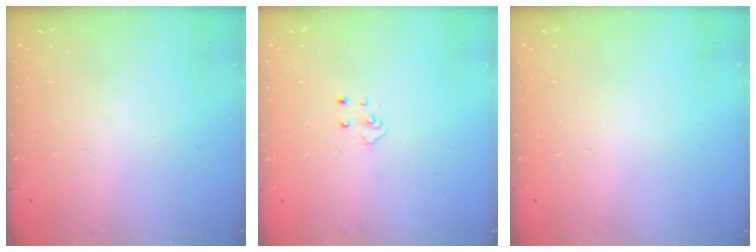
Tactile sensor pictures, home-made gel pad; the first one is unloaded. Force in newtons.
{"total": 4.2, "press": 4.2, "slide": 0.4}
{"total": 0.0}